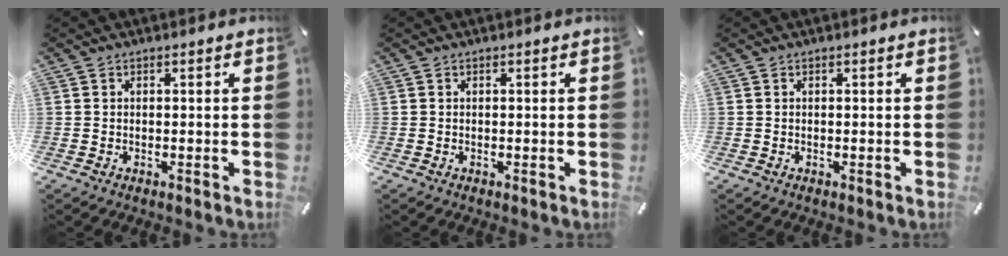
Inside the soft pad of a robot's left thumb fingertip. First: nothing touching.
{"total": 0.0}
{"total": 0.0}